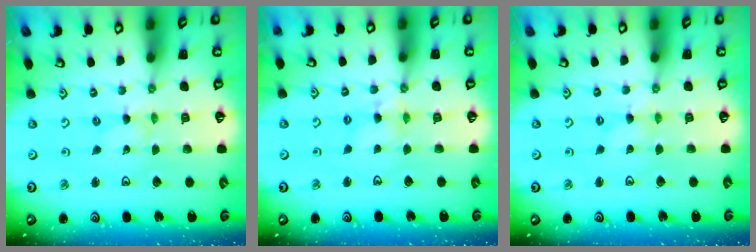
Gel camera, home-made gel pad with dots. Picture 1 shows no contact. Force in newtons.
{"total": 5.2, "press": 5.2, "slide": 0.4}
{"total": 0.0}